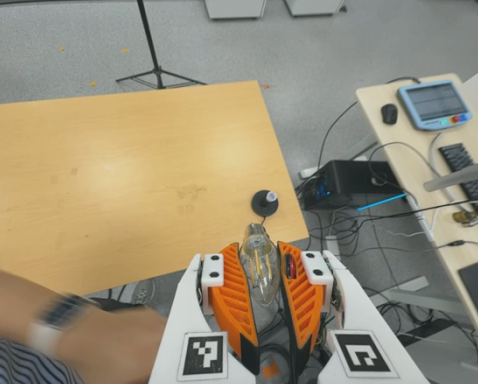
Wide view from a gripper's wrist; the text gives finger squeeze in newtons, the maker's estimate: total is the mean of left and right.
{"total": 19.1, "left": 23.5, "right": 14.7}